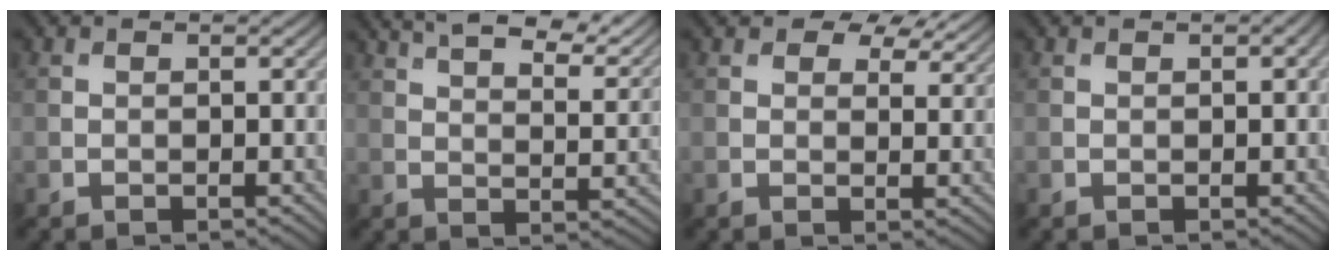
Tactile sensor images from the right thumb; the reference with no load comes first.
{"total": 10.4, "force": [7.8, 3.2, 6.1], "torque": [-0.118, 0.016, 0.124]}
{"total": 7.4, "force": [5.3, 3.8, 3.6], "torque": [-0.061, 0.003, 0.090]}
{"total": 0.9, "force": [0.3, 0.2, 0.8], "torque": [-0.010, 0.000, 0.006]}